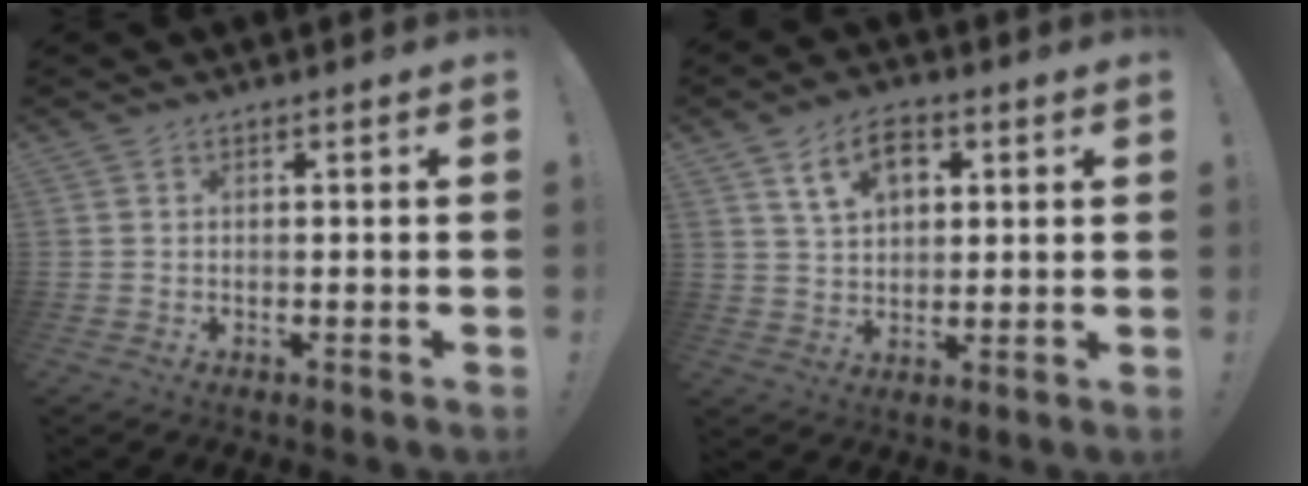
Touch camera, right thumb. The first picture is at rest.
{"total": 10.3, "force": [4.6, 6.5, 6.5], "torque": [-0.106, 0.000, 0.085]}